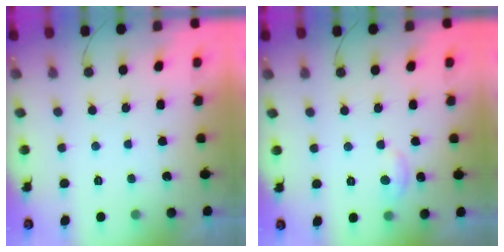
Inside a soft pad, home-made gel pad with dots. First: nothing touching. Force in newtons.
{"total": 6.3, "press": 6.3, "slide": 0.5}